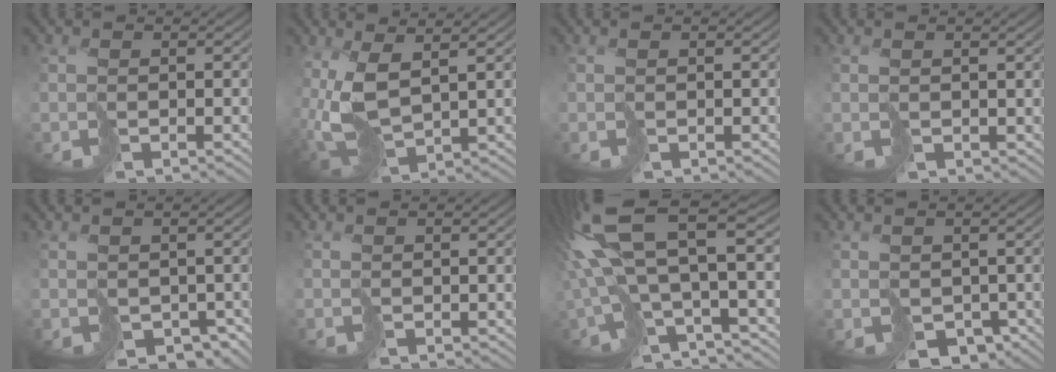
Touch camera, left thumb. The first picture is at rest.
{"total": 8.6, "force": [1.8, 4.1, 7.4], "torque": [-0.191, -0.006, 0.035]}
{"total": 0.0}
{"total": 1.0, "force": [0.8, 0.5, 0.4], "torque": [-0.011, 0.000, 0.017]}
{"total": 3.0, "force": [-0.6, 2.2, 2.0], "torque": [-0.041, -0.011, -0.009]}
{"total": 0.0}
{"total": 13.1, "force": [1.6, 4.3, 12.3], "torque": [-0.280, 0.002, 0.041]}
{"total": 4.1, "force": [-1.3, 2.9, 2.7], "torque": [-0.059, -0.011, -0.020]}